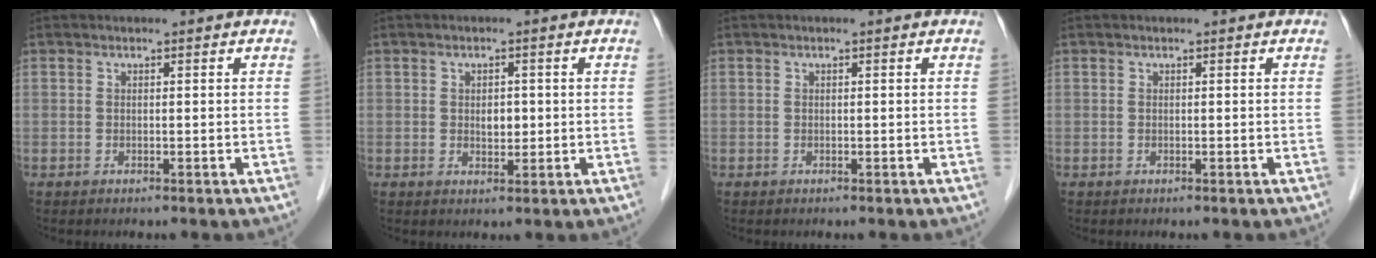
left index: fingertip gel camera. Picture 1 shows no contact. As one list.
[{"total": 2.1, "force": [0.1, 1.4, 1.6], "torque": [-0.026, -0.001, 0.004]}, {"total": 0.0}, {"total": 0.0}]